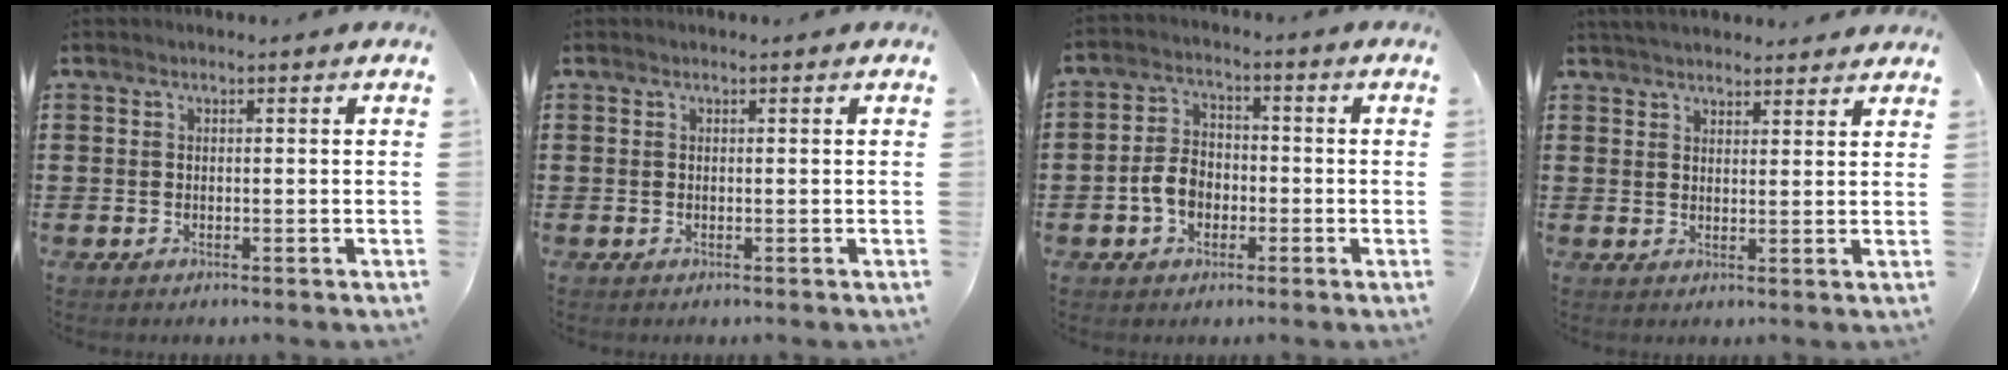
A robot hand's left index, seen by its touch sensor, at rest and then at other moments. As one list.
[{"total": 0.0}, {"total": 5.2, "force": [-1.9, 3.7, 3.2], "torque": [-0.074, 0.008, -0.040]}, {"total": 3.5, "force": [3.4, 0.3, 0.6], "torque": [-0.019, -0.004, 0.066]}]